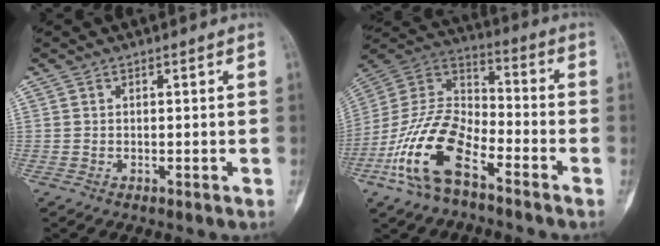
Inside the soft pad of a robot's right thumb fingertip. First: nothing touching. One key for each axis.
{"total": 17.1, "fx": -8.8, "fy": 8.1, "fz": 12.2, "tx": -0.234, "ty": 0.060, "tz": -0.178}